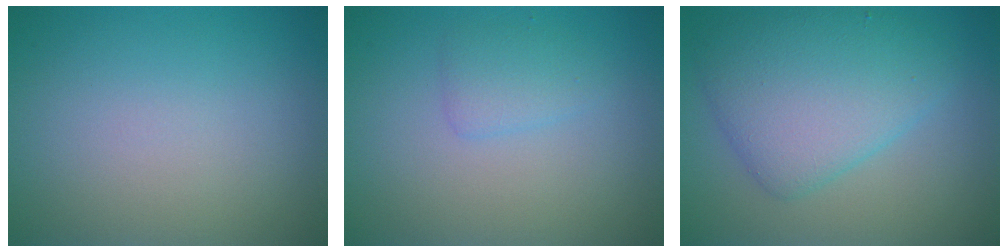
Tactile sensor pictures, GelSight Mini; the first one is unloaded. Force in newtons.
{"total": 1.6, "press": 1.6, "slide": 0.1}
{"total": 6.3, "press": 6.3, "slide": 0.1}